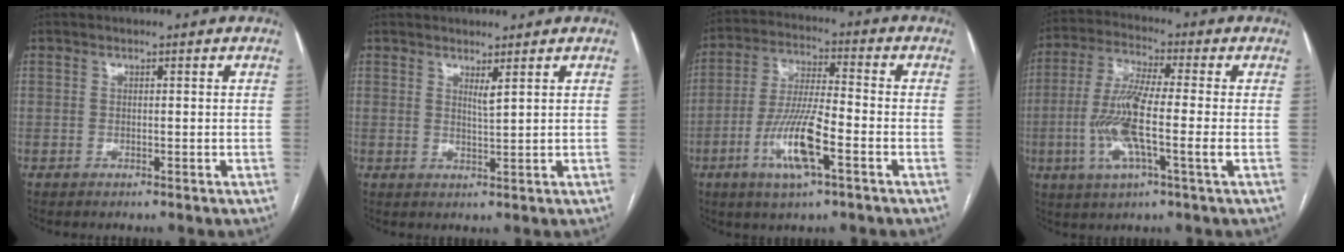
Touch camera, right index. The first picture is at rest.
{"total": 1.6, "force": [1.0, -0.2, 1.1], "torque": [-0.022, -0.011, 0.020]}
{"total": 11.5, "force": [-4.6, 1.8, 10.4], "torque": [-0.209, -0.008, -0.084]}
{"total": 12.0, "force": [-2.1, 1.0, 11.8], "torque": [-0.244, -0.003, -0.048]}